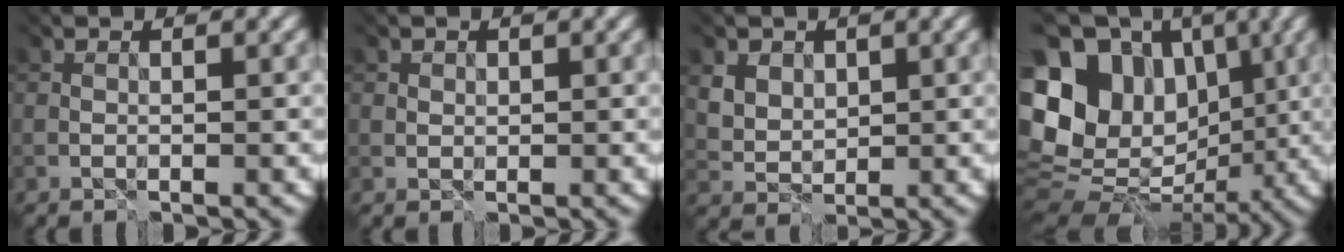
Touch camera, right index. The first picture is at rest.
{"total": 0.7, "force": [0.4, 0.5, -0.3], "torque": [0.007, -0.004, 0.008]}
{"total": 3.9, "force": [2.1, 3.0, 1.4], "torque": [-0.041, 0.002, 0.042]}
{"total": 15.2, "force": [3.7, 12.0, 8.6], "torque": [-0.169, 0.031, 0.074]}